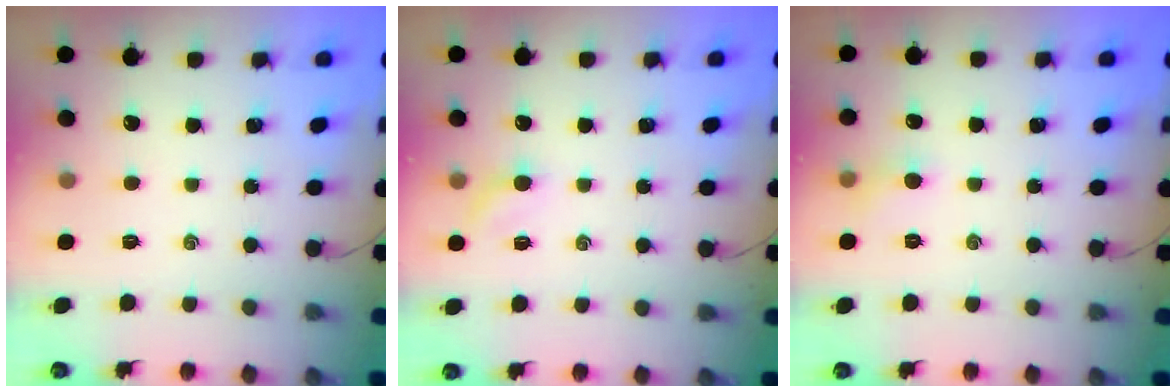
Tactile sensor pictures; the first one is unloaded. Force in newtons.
{"total": 4.9, "press": 4.8, "slide": 1.3}
{"total": 4.2, "press": 3.9, "slide": 1.4}